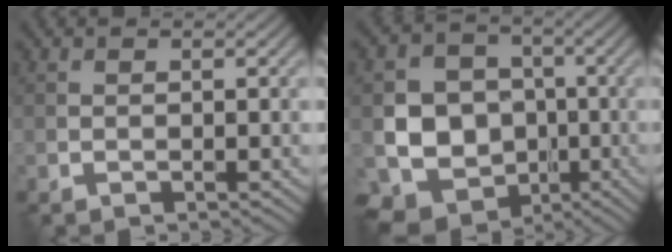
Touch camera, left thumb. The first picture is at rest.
{"total": 11.2, "force": [-2.9, 9.5, 5.2], "torque": [-0.119, -0.031, -0.066]}